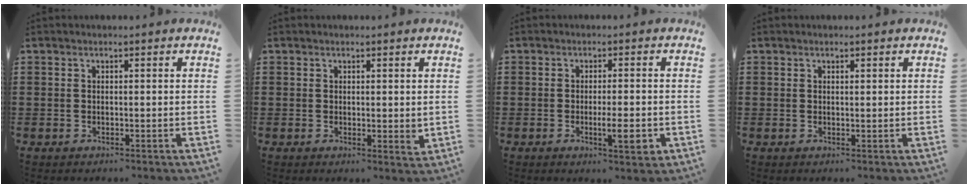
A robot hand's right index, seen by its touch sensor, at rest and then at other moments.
{"total": 1.4, "force": [0.5, 0.7, 1.2], "torque": [-0.014, -0.003, 0.008]}
{"total": 4.6, "force": [-1.6, 0.7, 4.2], "torque": [-0.073, -0.009, -0.027]}
{"total": 0.5, "force": [0.3, 0.3, 0.3], "torque": [-0.006, 0.002, 0.006]}